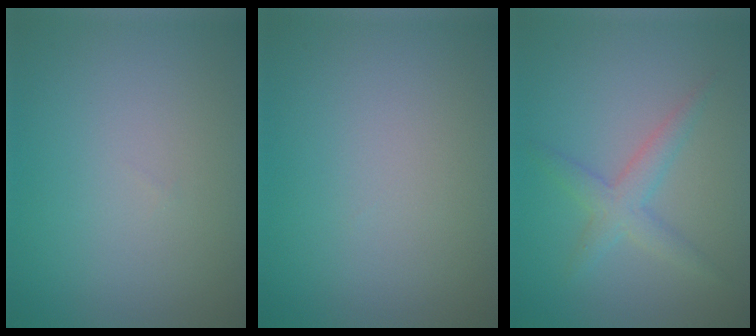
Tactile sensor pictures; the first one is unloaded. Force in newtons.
{"total": 0.0}
{"total": 2.5, "press": 2.5, "slide": 0.1}